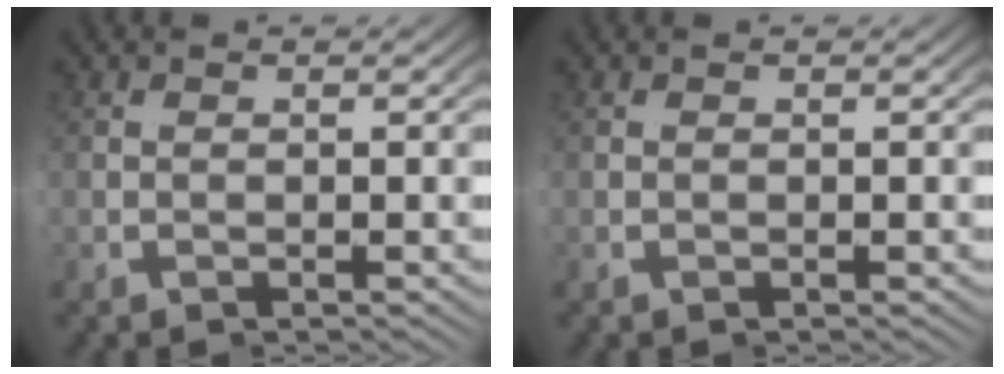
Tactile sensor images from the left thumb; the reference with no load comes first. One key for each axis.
{"total": 0.0}